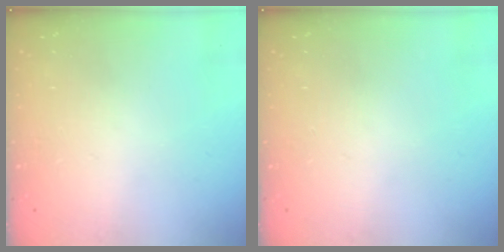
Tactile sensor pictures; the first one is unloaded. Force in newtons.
{"total": 0.0}